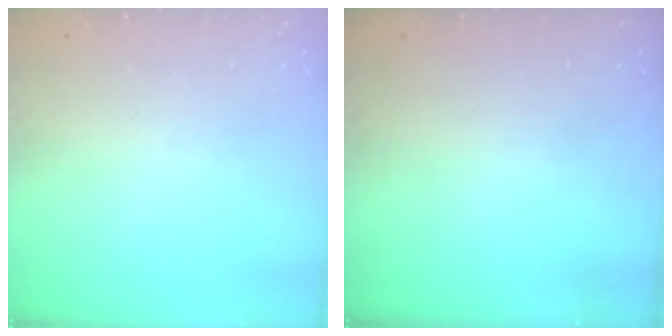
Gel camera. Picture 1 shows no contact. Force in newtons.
{"total": 0.0}